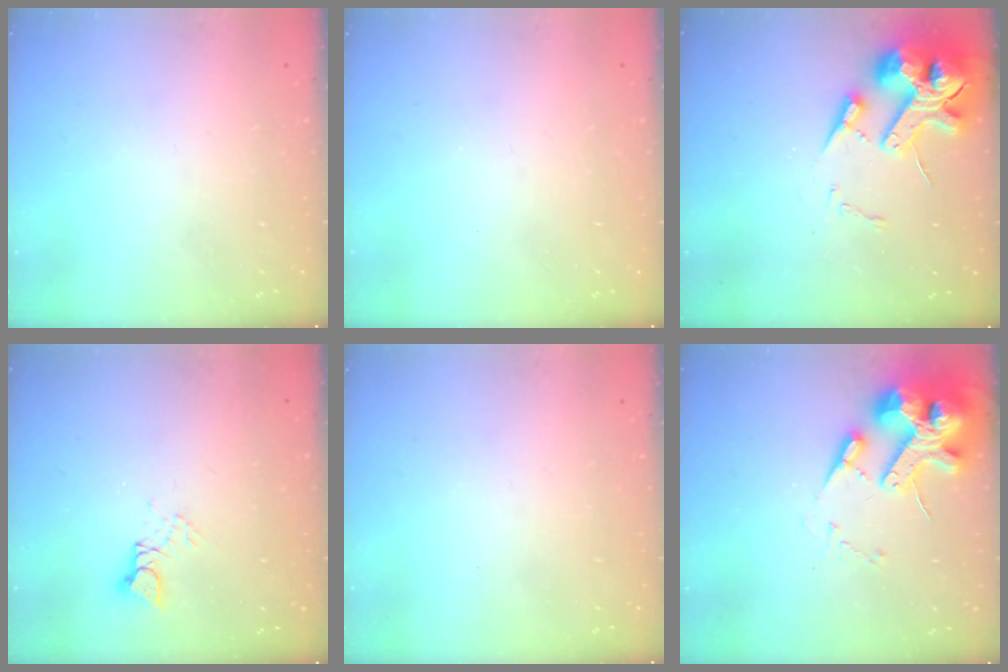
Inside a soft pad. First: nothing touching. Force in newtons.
{"total": 0.0}
{"total": 16.9, "press": 16.6, "slide": 2.7}
{"total": 3.5, "press": 3.5, "slide": 0.3}
{"total": 0.0}
{"total": 18.7, "press": 18.5, "slide": 3.0}